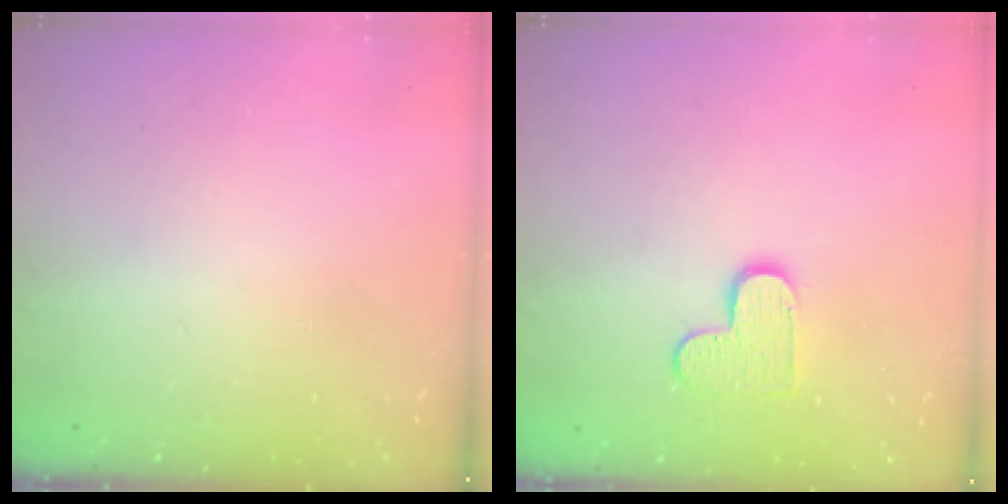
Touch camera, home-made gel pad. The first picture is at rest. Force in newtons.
{"total": 8.3, "press": 8.2, "slide": 0.5}